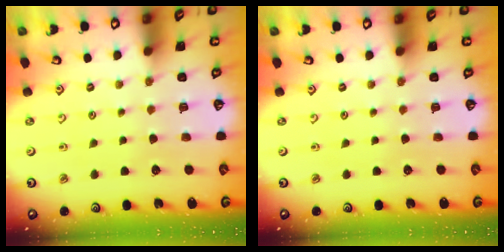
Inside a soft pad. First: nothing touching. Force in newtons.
{"total": 0.0}